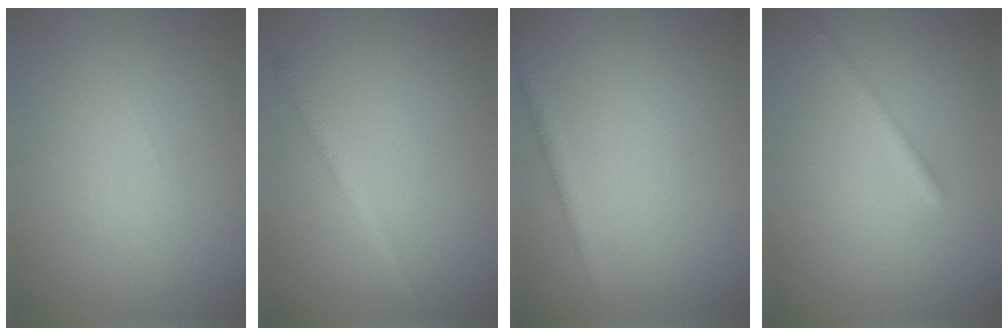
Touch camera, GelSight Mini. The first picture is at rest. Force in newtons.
{"total": 1.5, "press": 1.5, "slide": 0.0}
{"total": 1.6, "press": 1.6, "slide": 0.0}
{"total": 1.5, "press": 1.5, "slide": 0.0}